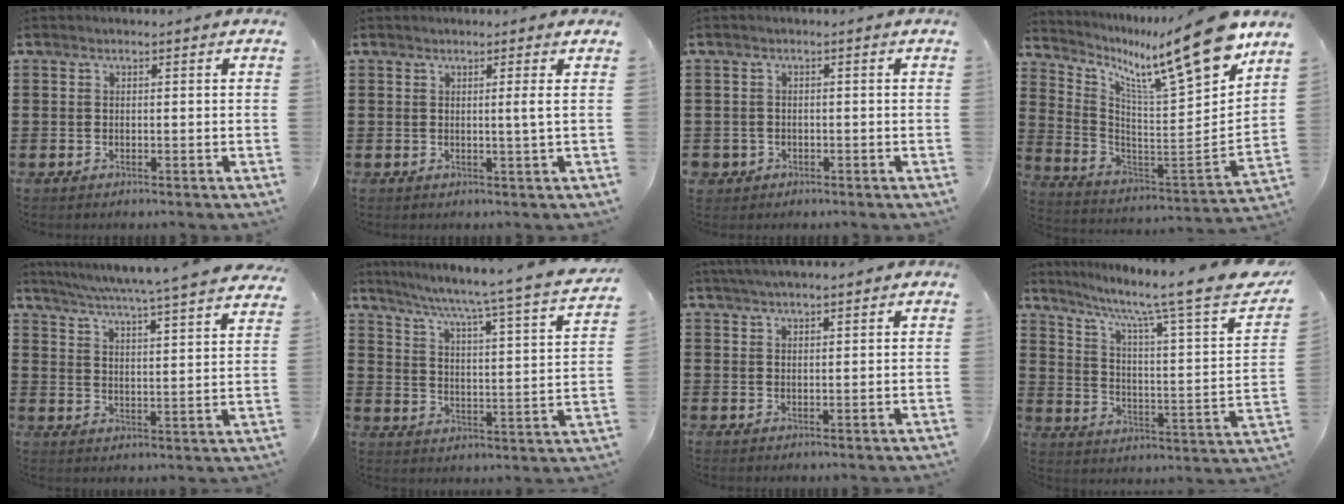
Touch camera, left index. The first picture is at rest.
{"total": 2.6, "force": [0.6, -0.8, 2.4], "torque": [-0.045, -0.010, 0.008]}
{"total": 1.3, "force": [-0.7, 1.1, 0.1], "torque": [-0.008, 0.002, -0.018]}
{"total": 14.1, "force": [10.4, 0.6, 9.5], "torque": [-0.174, -0.089, 0.159]}
{"total": 4.7, "force": [4.2, -1.1, 1.9], "torque": [-0.056, -0.041, 0.063]}
{"total": 5.1, "force": [4.0, -1.0, 3.0], "torque": [-0.076, -0.048, 0.054]}
{"total": 2.7, "force": [2.4, 0.3, 1.3], "torque": [-0.029, 0.007, 0.045]}
{"total": 9.9, "force": [7.4, 0.4, 6.6], "torque": [-0.136, -0.057, 0.109]}